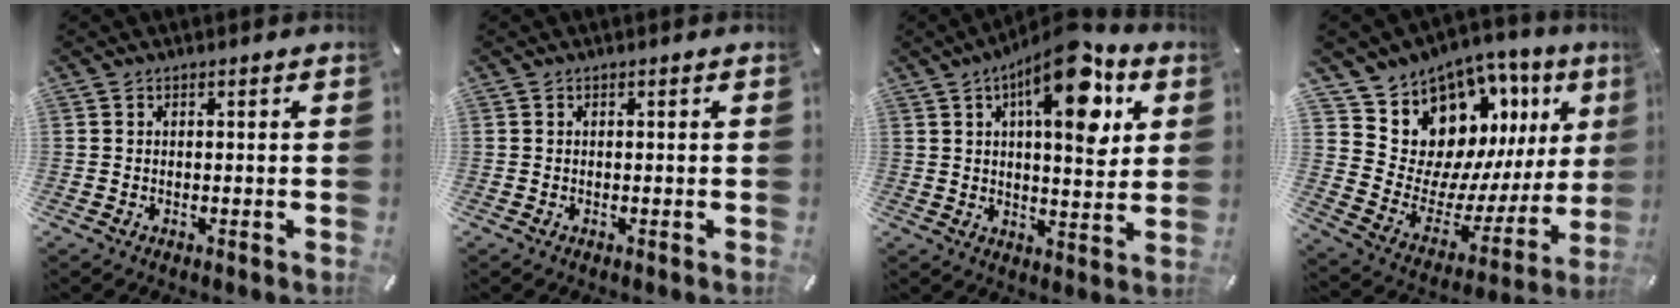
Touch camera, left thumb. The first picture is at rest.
{"total": 0.0}
{"total": 17.4, "force": [8.3, 6.2, 13.9], "torque": [-0.202, -0.036, 0.126]}
{"total": 12.8, "force": [8.6, 9.0, 3.1], "torque": [-0.045, -0.107, 0.167]}